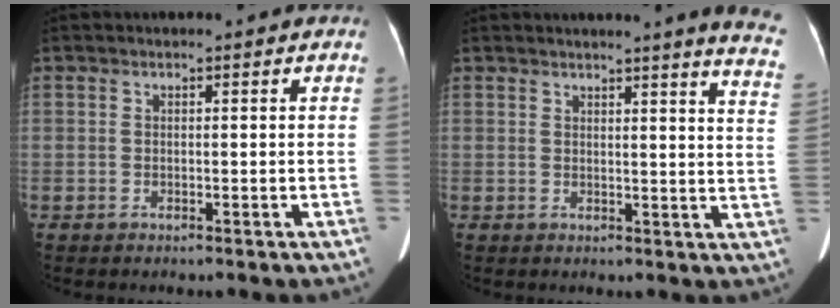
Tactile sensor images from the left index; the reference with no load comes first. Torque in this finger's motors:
{"motor_torque": [-0.87, -1.27, -0.04, 0.04]}